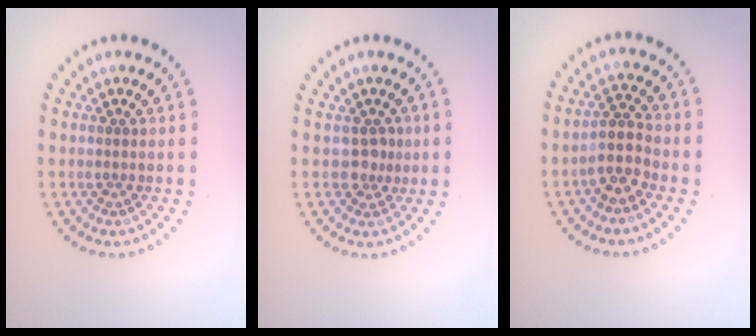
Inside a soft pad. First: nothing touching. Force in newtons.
{"total": 1.6, "press": 1.3, "slide": 1.0}
{"total": 2.8, "press": 2.4, "slide": 1.5}